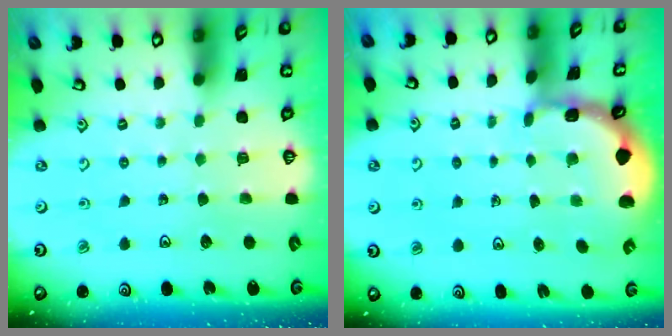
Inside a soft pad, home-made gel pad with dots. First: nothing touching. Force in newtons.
{"total": 1.4, "press": 1.4, "slide": 0.1}